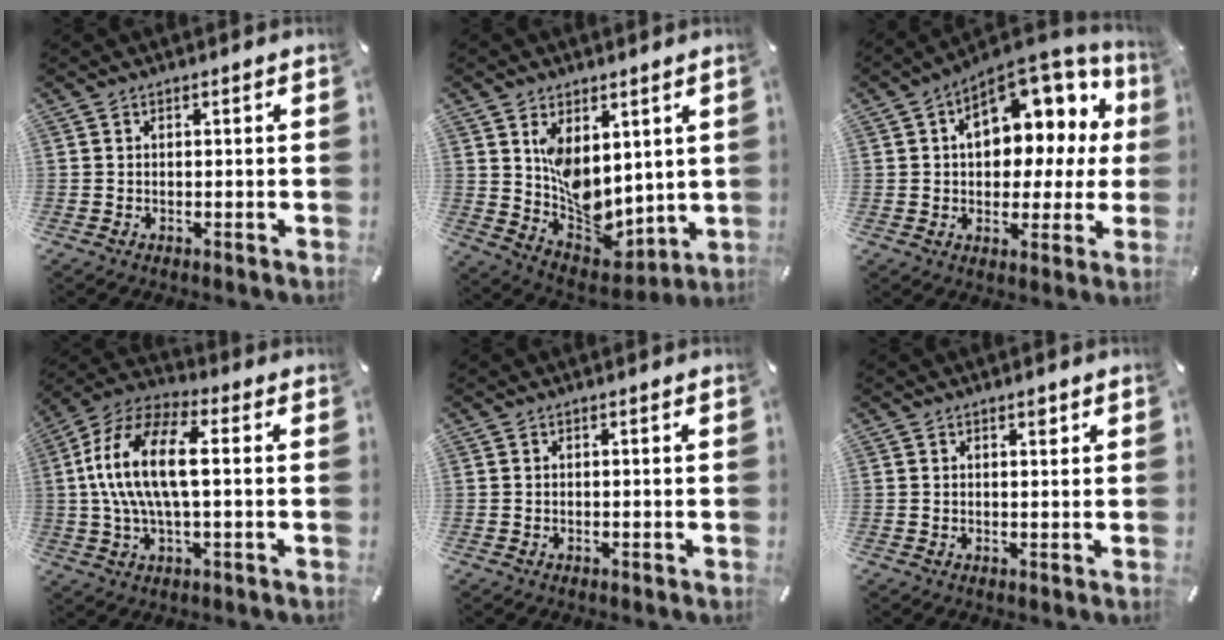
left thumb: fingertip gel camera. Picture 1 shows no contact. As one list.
[{"total": 9.4, "force": [2.1, 7.4, 5.5], "torque": [-0.078, -0.031, 0.052]}, {"total": 13.6, "force": [5.5, 8.6, 9.0], "torque": [-0.120, -0.044, 0.097]}, {"total": 15.0, "force": [1.1, 6.9, 13.3], "torque": [-0.283, -0.001, 0.014]}, {"total": 0.0}, {"total": 1.5, "force": [0.9, 0.8, 0.9], "torque": [-0.003, -0.005, 0.012]}]